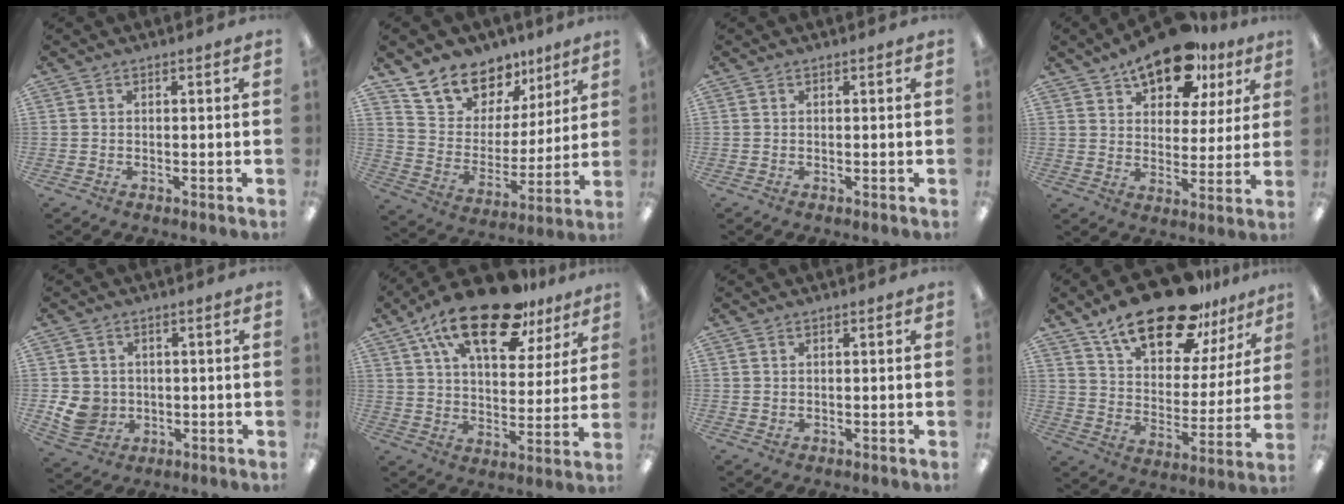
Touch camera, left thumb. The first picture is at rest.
{"total": 15.4, "force": [11.9, 9.0, 3.7], "torque": [-0.089, -0.082, 0.227]}
{"total": 0.0}
{"total": 15.5, "force": [11.1, 7.2, 8.1], "torque": [-0.124, -0.055, 0.191]}
{"total": 6.6, "force": [-0.3, 6.1, 2.4], "torque": [-0.055, 0.007, -0.003]}
{"total": 21.2, "force": [13.8, 9.1, 13.3], "torque": [-0.226, -0.065, 0.236]}
{"total": 0.9, "force": [0.5, 0.6, 0.4], "torque": [0.000, -0.001, 0.008]}
{"total": 21.5, "force": [16.1, 8.6, 11.3], "torque": [-0.182, -0.101, 0.277]}